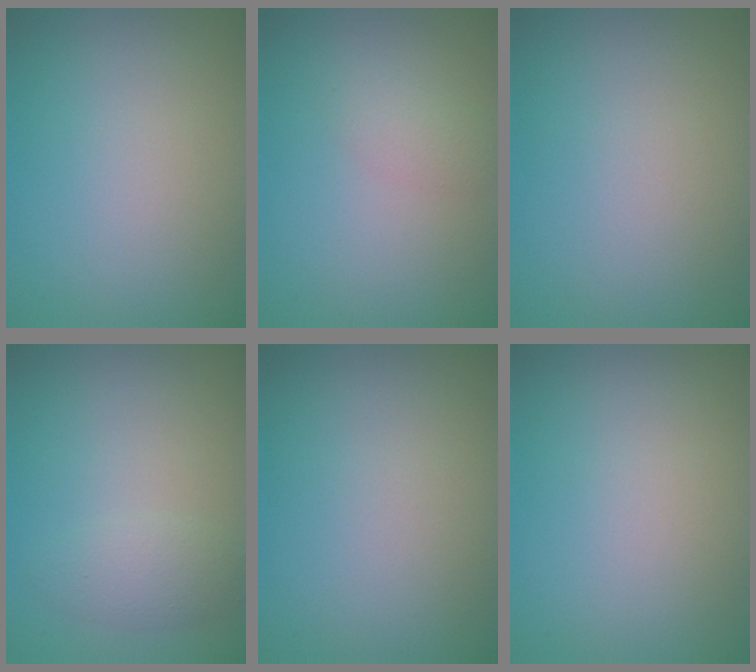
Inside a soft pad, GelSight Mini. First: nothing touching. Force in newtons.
{"total": 1.6, "press": 1.6, "slide": 0.1}
{"total": 0.0}
{"total": 2.0, "press": 2.0, "slide": 0.1}
{"total": 0.0}
{"total": 0.0}